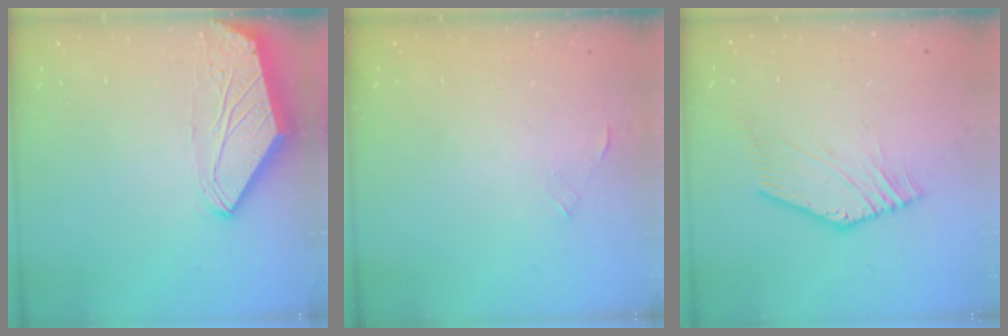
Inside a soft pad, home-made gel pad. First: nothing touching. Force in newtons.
{"total": 0.0}
{"total": 0.5, "press": 0.2, "slide": 0.5}